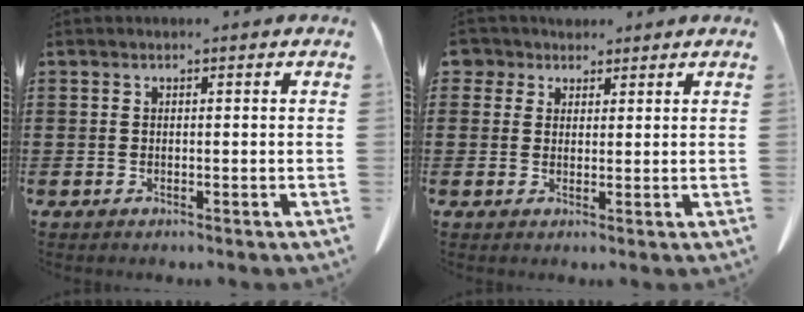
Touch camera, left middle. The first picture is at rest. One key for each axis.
{"total": 3.3, "fx": 2.3, "fy": 2.3, "fz": 0.6, "tx": -0.018, "ty": 0.009, "tz": 0.043}